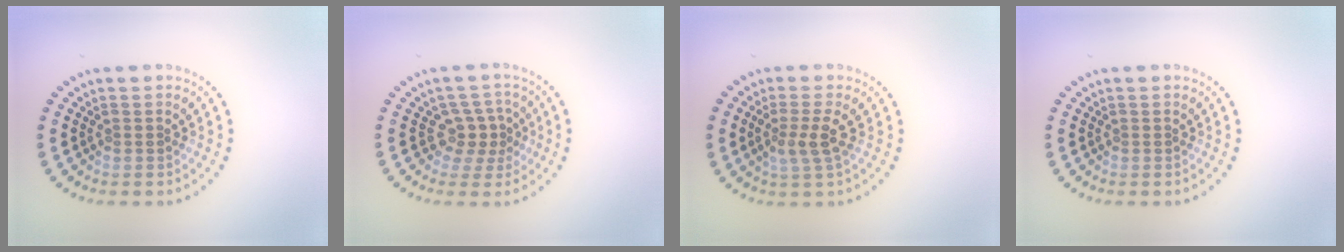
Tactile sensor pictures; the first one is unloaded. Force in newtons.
{"total": 2.4, "press": 1.9, "slide": 1.6}
{"total": 2.4, "press": 2.1, "slide": 1.0}
{"total": 0.0}